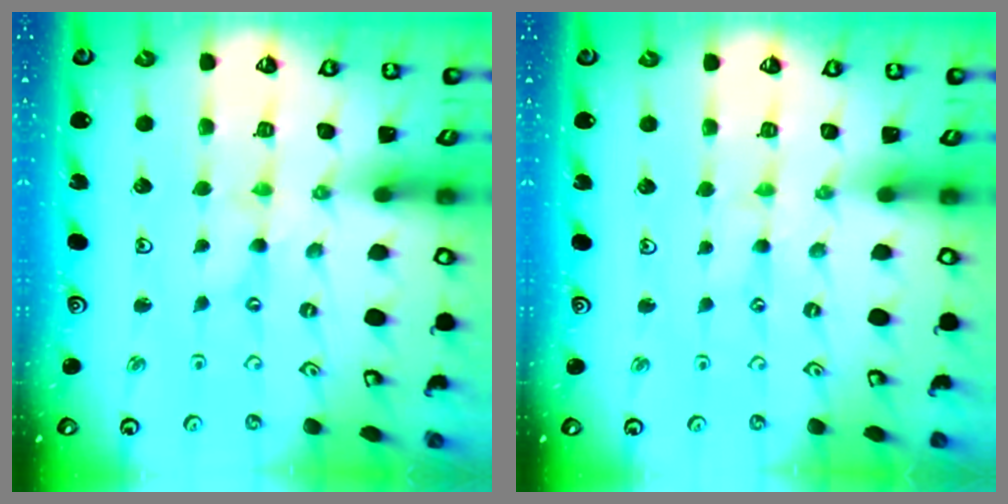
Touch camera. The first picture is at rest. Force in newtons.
{"total": 0.7, "press": 0.7, "slide": 0.2}